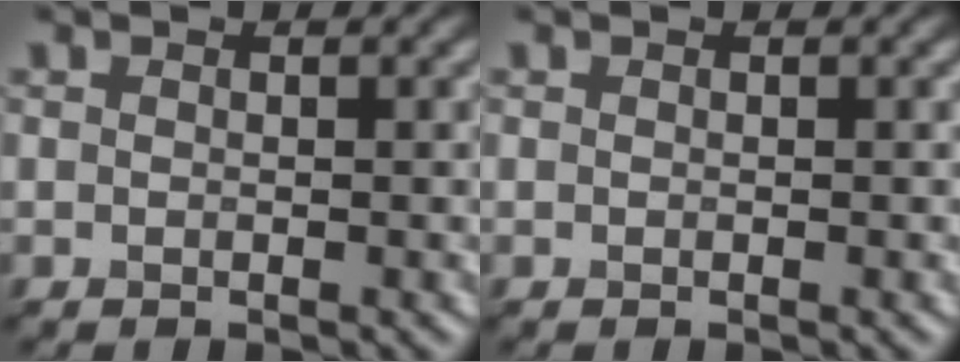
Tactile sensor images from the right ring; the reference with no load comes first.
{"total": 0.0}